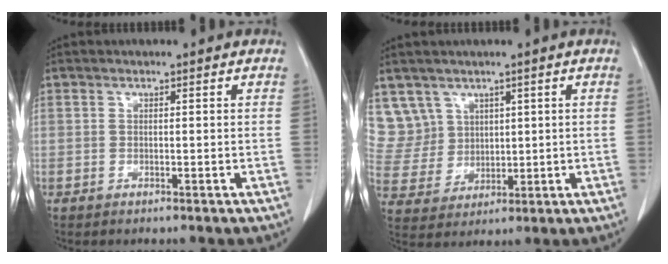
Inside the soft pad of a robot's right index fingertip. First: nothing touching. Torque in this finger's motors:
{"motor_torque": [-0.34, 0.45, -0.17, -0.04]}